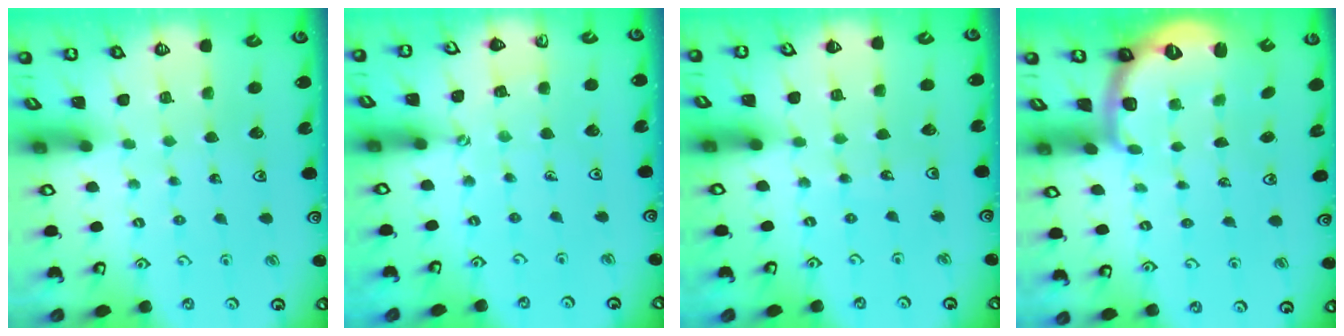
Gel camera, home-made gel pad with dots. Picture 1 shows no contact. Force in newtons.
{"total": 2.1, "press": 2.1, "slide": 0.4}
{"total": 3.9, "press": 3.8, "slide": 0.4}
{"total": 2.5, "press": 2.0, "slide": 1.5}